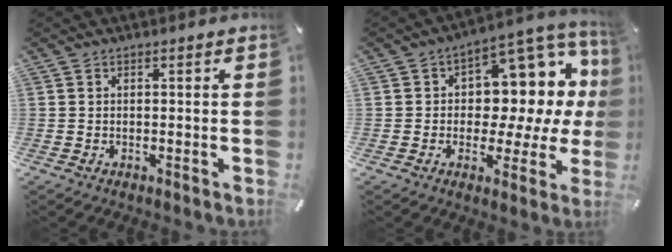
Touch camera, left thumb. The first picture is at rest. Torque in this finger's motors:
{"motor_torque": [0.52, 0.50, 0.23, -0.18, 0.18]}